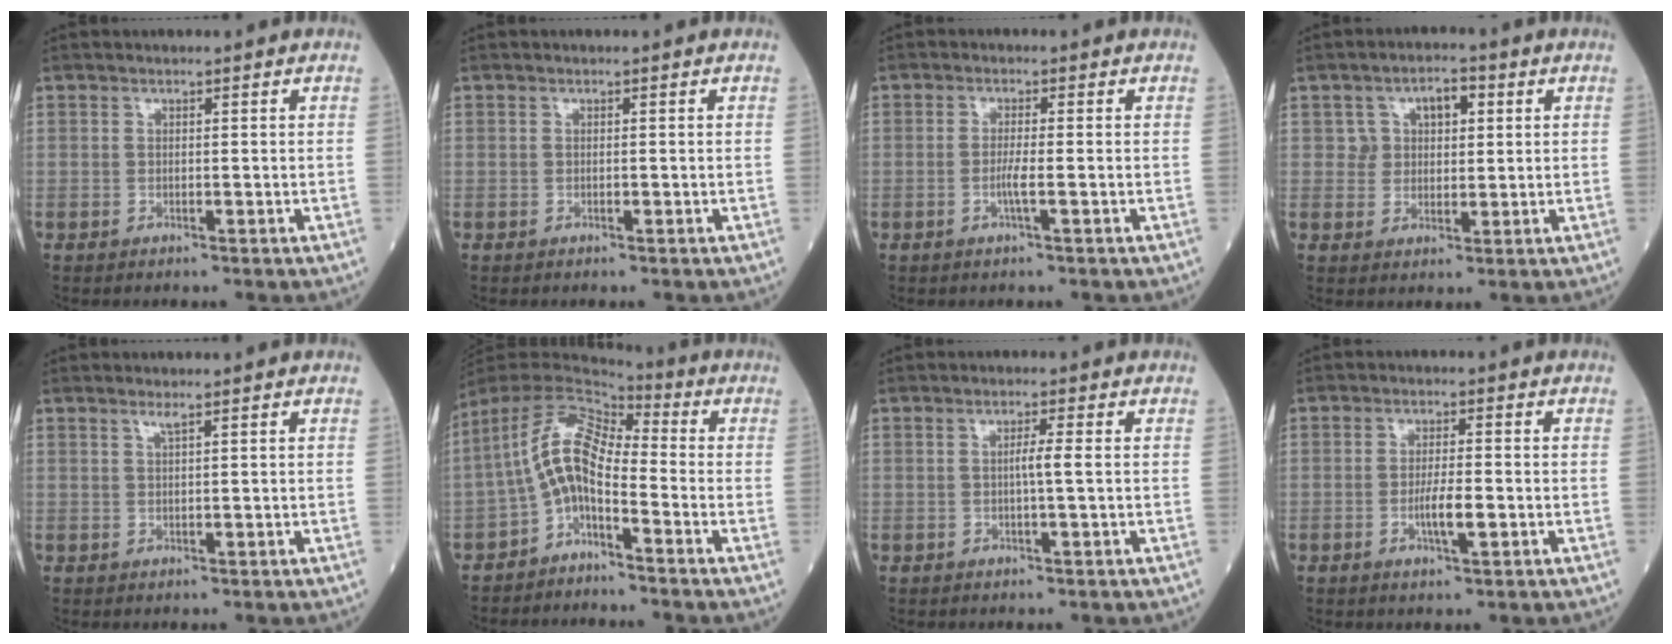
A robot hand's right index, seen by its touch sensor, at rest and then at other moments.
{"total": 0.0}
{"total": 2.4, "force": [-0.8, -0.1, 2.2], "torque": [-0.044, -0.003, -0.018]}
{"total": 5.4, "force": [2.0, 3.5, 3.5], "torque": [-0.047, 0.014, 0.033]}
{"total": 1.0, "force": [0.7, -0.2, 0.7], "torque": [-0.018, -0.002, 0.016]}
{"total": 9.2, "force": [-2.8, 3.7, 8.0], "torque": [-0.162, 0.031, -0.056]}
{"total": 2.0, "force": [-0.1, -0.4, 2.0], "torque": [-0.036, 0.000, -0.003]}
{"total": 4.0, "force": [-1.2, 0.6, 3.8], "torque": [-0.067, -0.002, -0.021]}